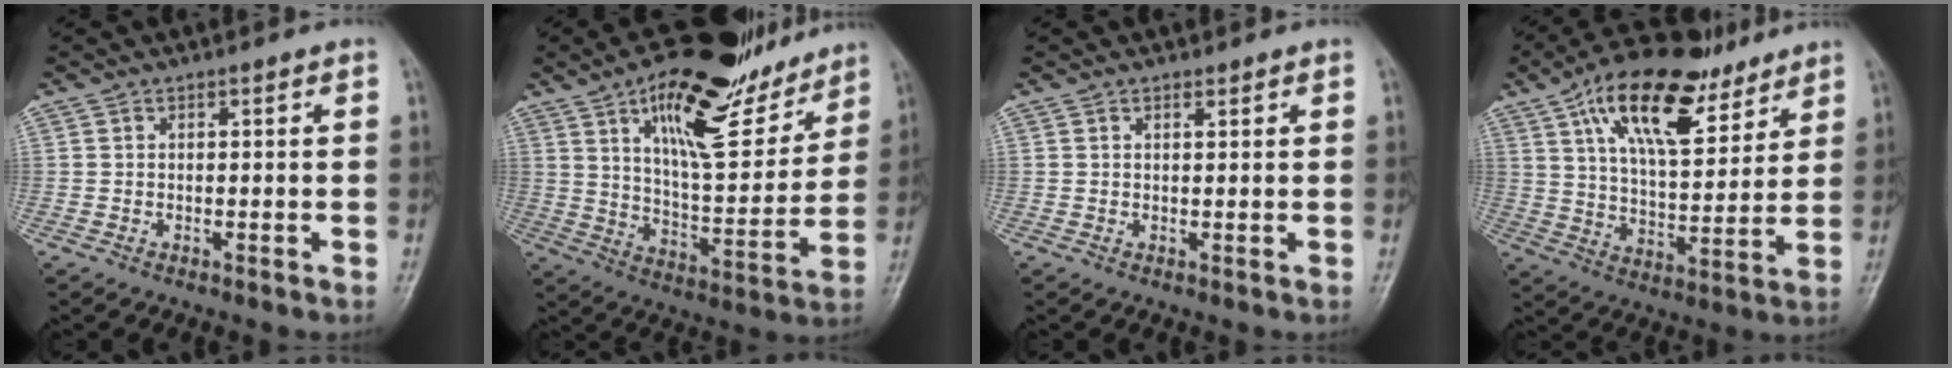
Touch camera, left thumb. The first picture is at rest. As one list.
[{"total": 22.0, "force": [13.2, 8.6, 15.3], "torque": [-0.190, -0.055, 0.216]}, {"total": 0.8, "force": [0.6, 0.4, 0.3], "torque": [-0.005, -0.004, 0.008]}, {"total": 20.0, "force": [11.5, 8.8, 13.8], "torque": [-0.195, -0.035, 0.198]}]